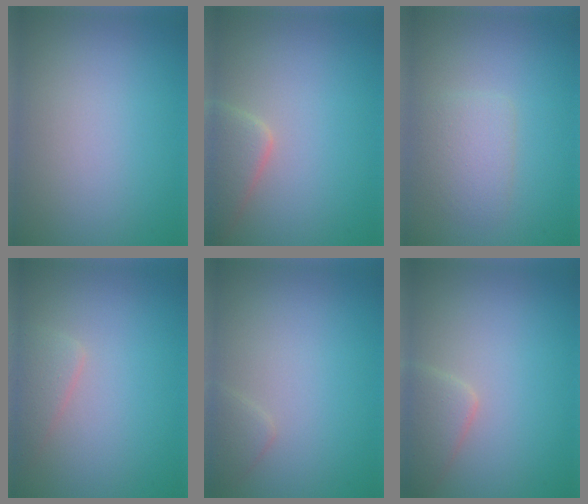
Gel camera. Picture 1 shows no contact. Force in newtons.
{"total": 3.3, "press": 3.3, "slide": 0.3}
{"total": 2.2, "press": 2.2, "slide": 0.1}
{"total": 1.7, "press": 1.7, "slide": 0.2}
{"total": 1.2, "press": 1.2, "slide": 0.1}
{"total": 2.4, "press": 2.4, "slide": 0.1}